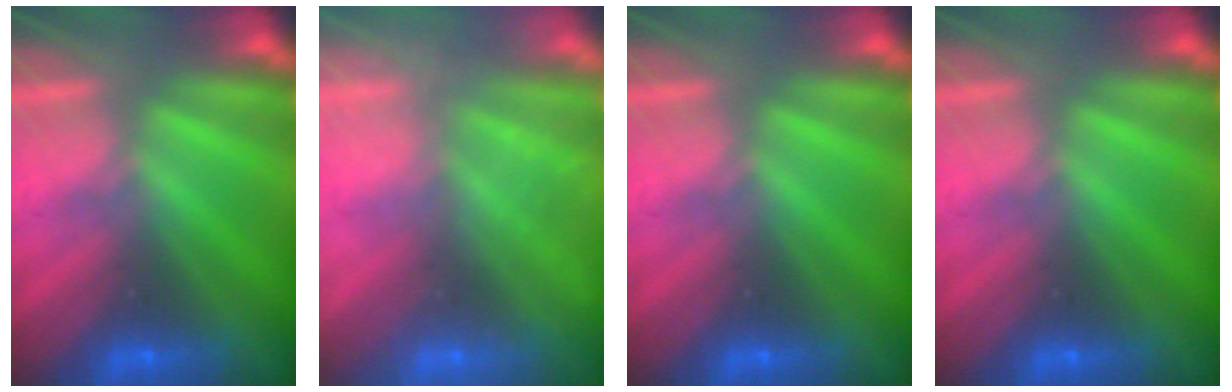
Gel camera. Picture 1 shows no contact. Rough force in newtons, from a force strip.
{"total": 2.4}
{"total": 0.0}
{"total": 0.0}